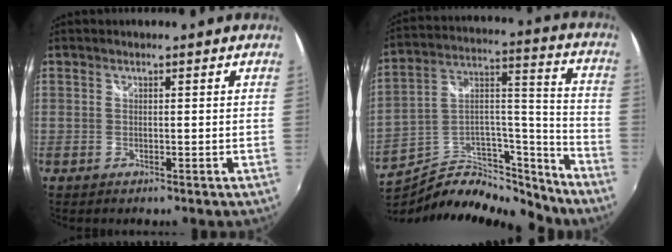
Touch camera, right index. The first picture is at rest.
{"total": 18.4, "force": [-16.4, 5.9, 6.0], "torque": [-0.097, 0.045, -0.275]}